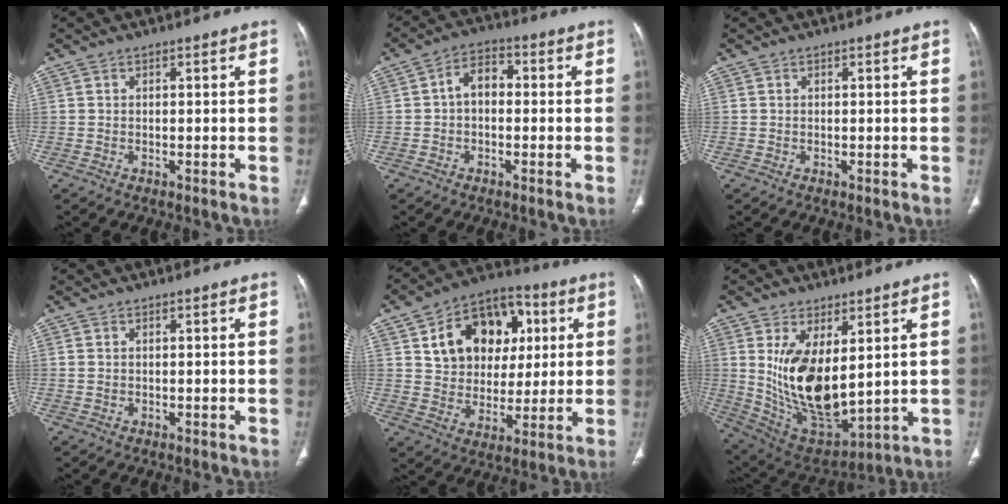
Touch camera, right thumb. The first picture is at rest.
{"total": 5.4, "force": [-0.2, 3.7, 4.0], "torque": [-0.053, 0.020, -0.015]}
{"total": 0.0}
{"total": 0.7, "force": [0.1, 0.5, 0.5], "torque": [-0.015, 0.002, 0.006]}
{"total": 18.2, "force": [5.5, 13.6, 10.8], "torque": [-0.130, 0.007, 0.093]}
{"total": 16.9, "force": [3.3, 8.5, 14.3], "torque": [-0.245, -0.032, 0.091]}